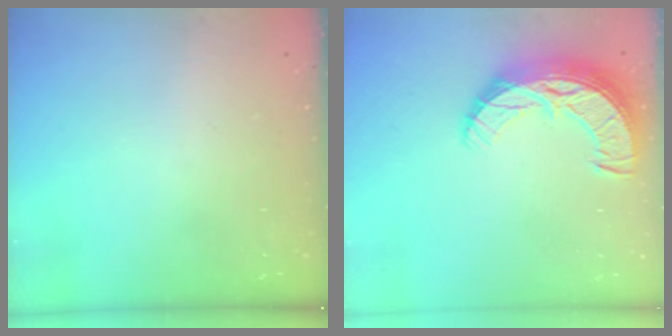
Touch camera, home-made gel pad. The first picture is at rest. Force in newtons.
{"total": 15.2, "press": 15.2, "slide": 1.0}